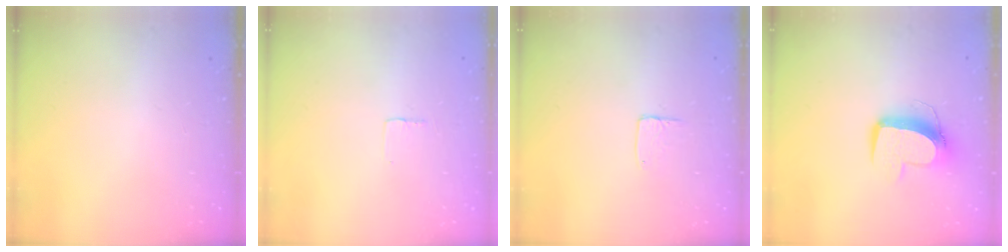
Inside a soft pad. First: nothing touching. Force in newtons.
{"total": 1.9, "press": 1.9, "slide": 0.1}
{"total": 3.6, "press": 3.6, "slide": 0.3}
{"total": 11.1, "press": 11.0, "slide": 1.4}